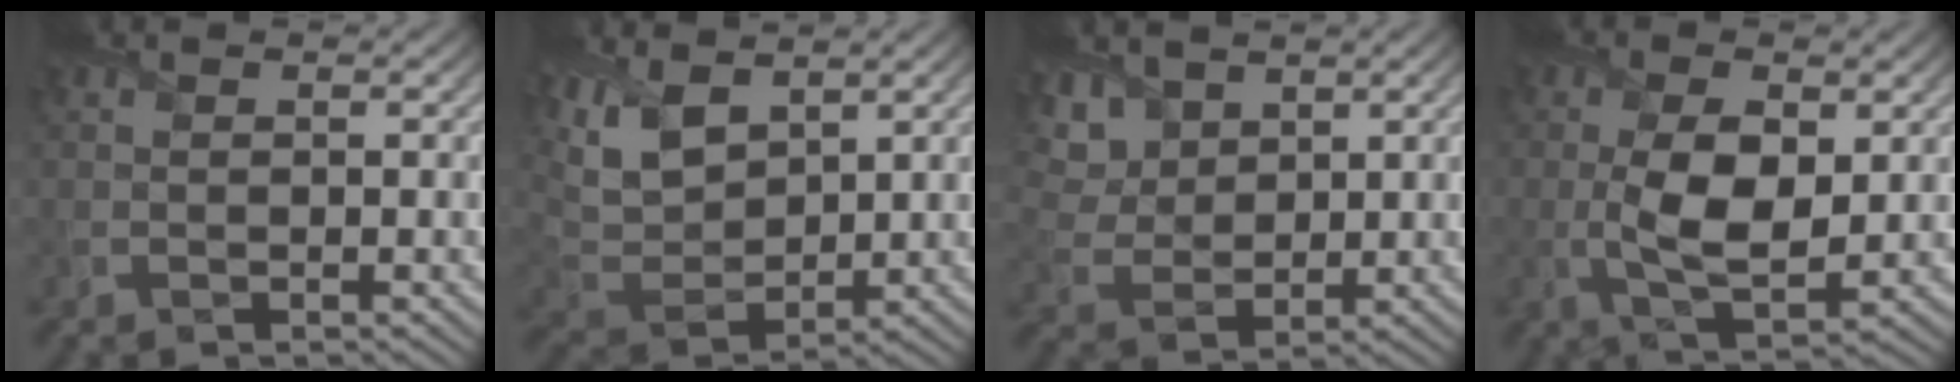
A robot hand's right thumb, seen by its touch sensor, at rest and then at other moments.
{"total": 9.3, "force": [5.0, 4.8, 6.2], "torque": [-0.177, 0.012, 0.102]}
{"total": 6.8, "force": [4.3, 4.1, 3.4], "torque": [-0.111, 0.001, 0.088]}
{"total": 7.0, "force": [0.2, 3.2, 6.2], "torque": [-0.137, -0.005, 0.006]}